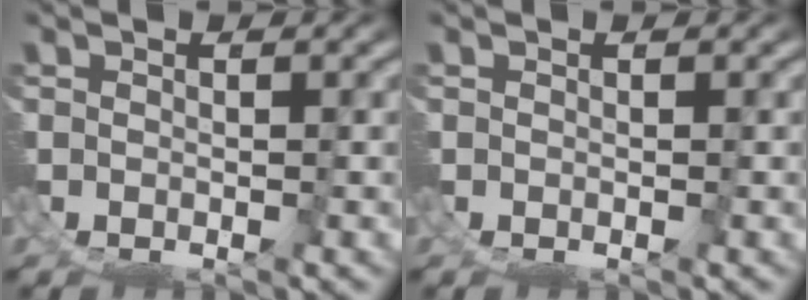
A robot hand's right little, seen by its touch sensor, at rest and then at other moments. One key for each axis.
{"total": 0.0}